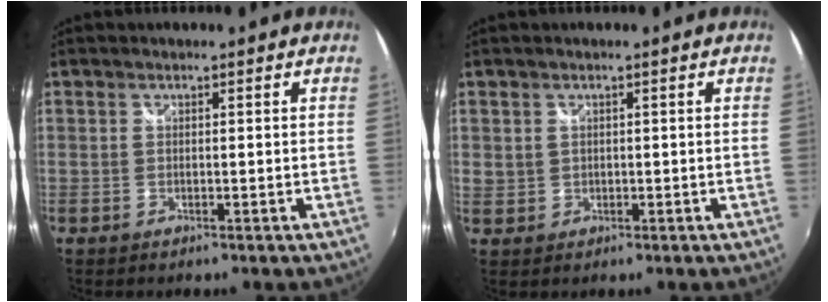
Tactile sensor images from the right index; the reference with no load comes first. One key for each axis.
{"total": 2.6, "fx": 0.8, "fy": 2.4, "fz": 0.9, "tx": -0.011, "ty": 0.004, "tz": 0.019}